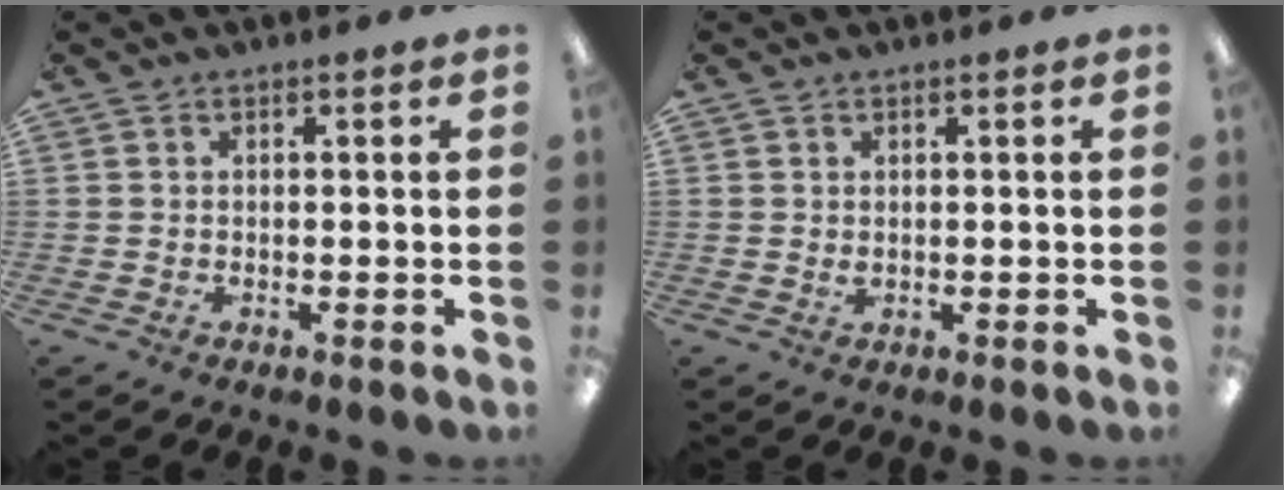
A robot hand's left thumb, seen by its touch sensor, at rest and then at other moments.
{"total": 1.1, "force": [0.3, 0.6, 0.9], "torque": [-0.019, 0.002, 0.004]}